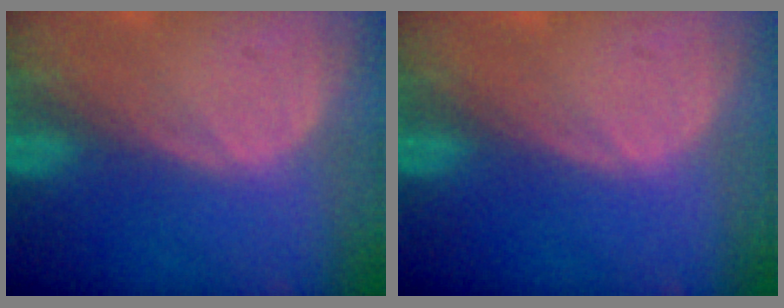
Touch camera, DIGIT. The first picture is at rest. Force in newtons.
{"total": 0.0}